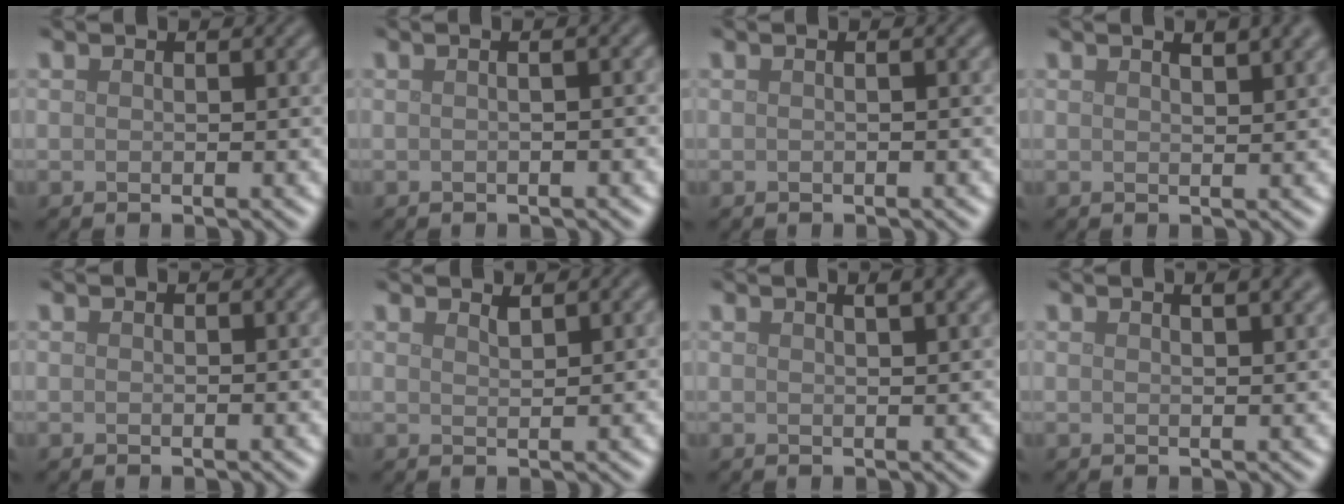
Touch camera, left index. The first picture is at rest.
{"total": 2.8, "force": [0.5, 1.4, 2.4], "torque": [-0.012, 0.008, -0.021]}
{"total": 1.3, "force": [0.2, 0.6, 1.2], "torque": [-0.010, -0.002, -0.008]}
{"total": 3.1, "force": [1.9, 1.0, 2.2], "torque": [-0.014, 0.014, 0.012]}
{"total": 0.0}
{"total": 1.0, "force": [0.9, 0.1, 0.4], "torque": [-0.004, 0.000, 0.016]}
{"total": 4.0, "force": [2.2, 1.6, 2.8], "torque": [-0.009, 0.017, 0.002]}
{"total": 3.0, "force": [1.7, 1.1, 2.1], "torque": [-0.008, 0.014, 0.007]}